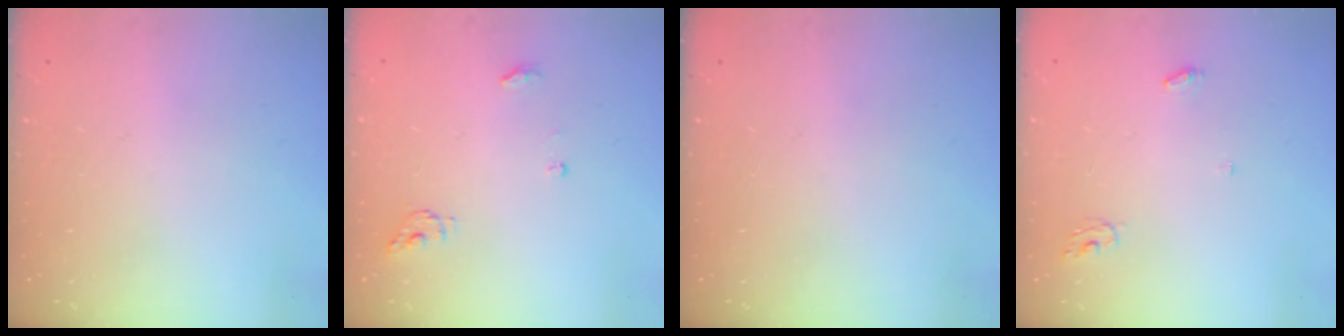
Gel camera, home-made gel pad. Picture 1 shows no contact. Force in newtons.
{"total": 4.6, "press": 4.6, "slide": 0.3}
{"total": 0.0}
{"total": 3.7, "press": 3.7, "slide": 0.2}